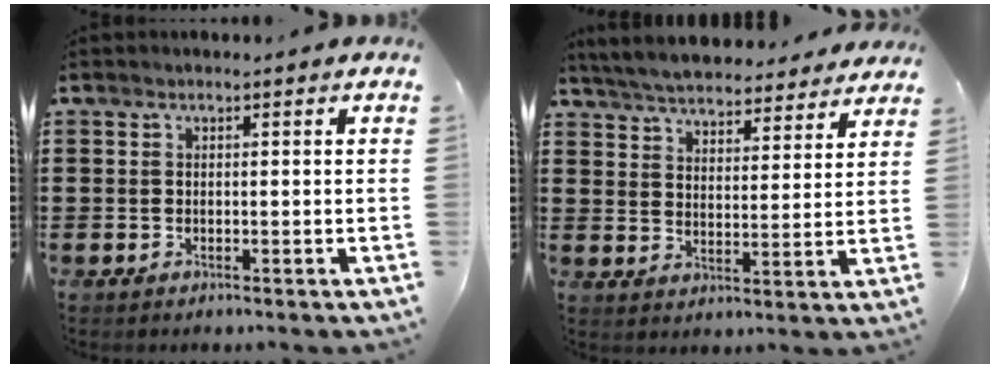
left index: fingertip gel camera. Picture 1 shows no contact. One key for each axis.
{"total": 5.7, "fx": 5.7, "fy": 0.2, "fz": 0.7, "tx": -0.042, "ty": -0.032, "tz": 0.100}